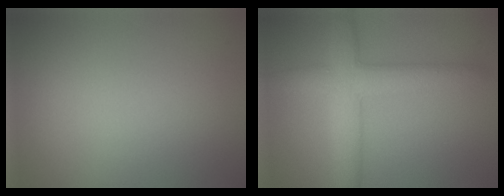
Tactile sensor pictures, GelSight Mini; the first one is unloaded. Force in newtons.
{"total": 5.6, "press": 5.6, "slide": 0.3}